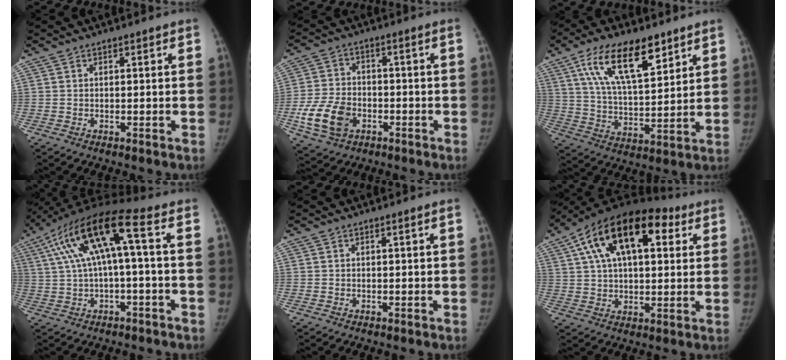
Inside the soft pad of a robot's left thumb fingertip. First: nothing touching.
{"total": 10.5, "force": [-3.7, 7.3, 6.5], "torque": [-0.121, 0.013, -0.066]}
{"total": 15.9, "force": [8.8, 6.5, 11.6], "torque": [-0.175, -0.033, 0.162]}
{"total": 14.7, "force": [2.3, 3.7, 14.1], "torque": [-0.283, 0.056, 0.042]}
{"total": 0.0}
{"total": 22.5, "force": [8.6, 11.8, 17.1], "torque": [-0.274, 0.027, 0.134]}